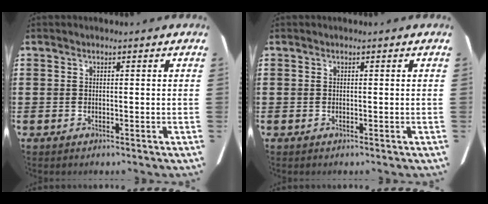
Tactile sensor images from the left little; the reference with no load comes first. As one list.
[{"total": 0.0}]